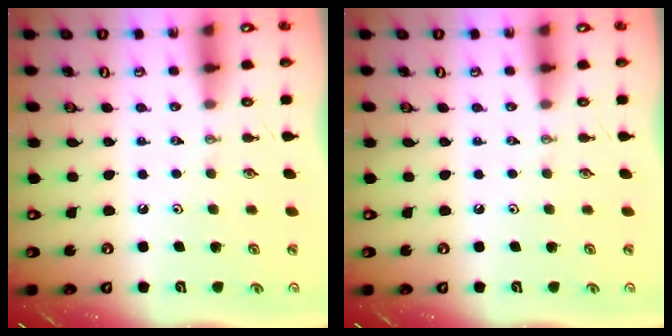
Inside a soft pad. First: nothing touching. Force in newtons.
{"total": 0.0}